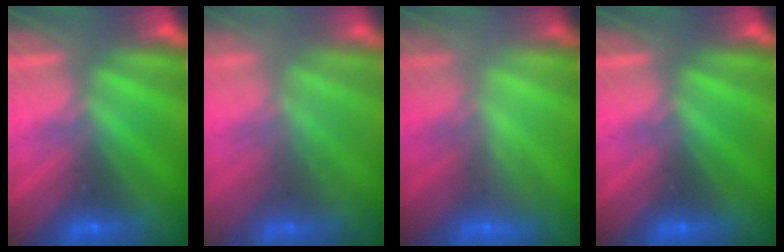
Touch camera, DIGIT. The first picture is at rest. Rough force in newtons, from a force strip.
{"total": 1.8}
{"total": 2.2}
{"total": 0.0}